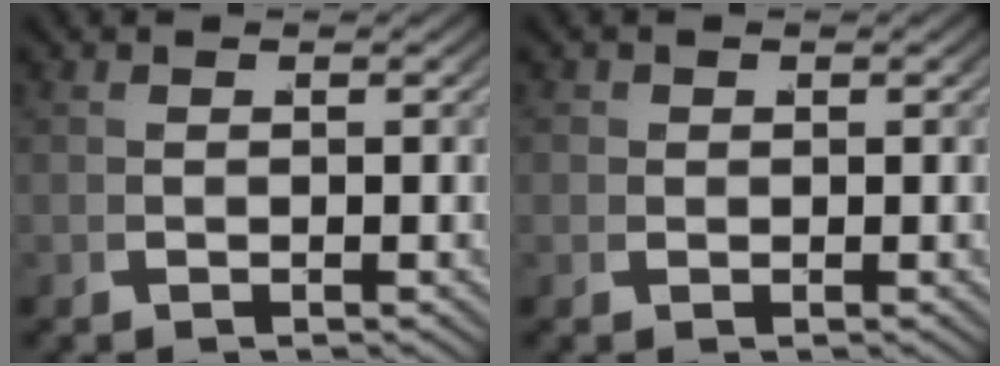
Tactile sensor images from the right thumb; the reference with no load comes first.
{"total": 1.8, "force": [0.3, 1.6, 0.8], "torque": [-0.014, 0.001, 0.005]}